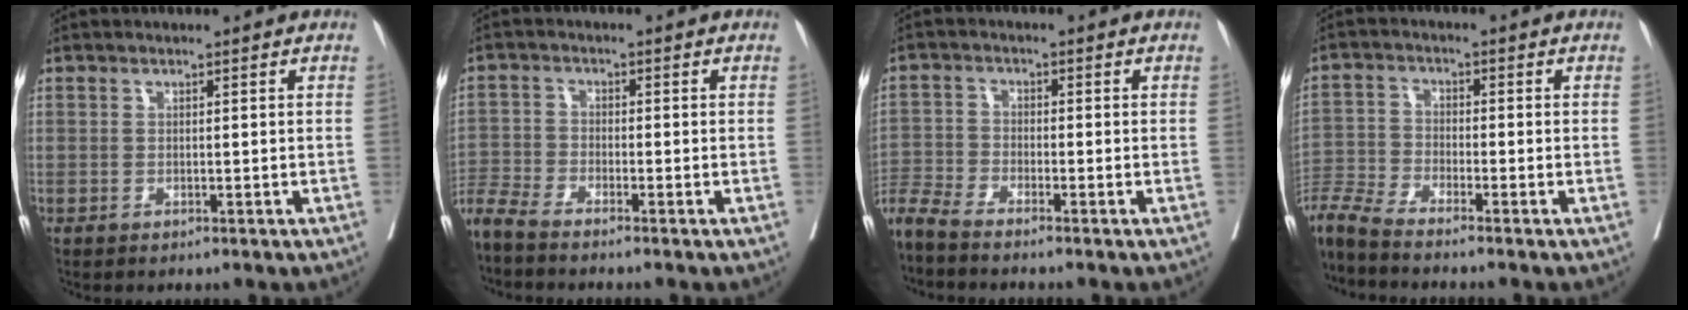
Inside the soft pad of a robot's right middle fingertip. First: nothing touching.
{"total": 4.6, "force": [-4.3, -0.5, 1.5], "torque": [-0.030, -0.013, -0.086]}
{"total": 4.9, "force": [-4.6, -0.7, 1.6], "torque": [-0.030, -0.015, -0.093]}
{"total": 6.7, "force": [-6.2, -1.2, 2.3], "torque": [-0.047, -0.022, -0.125]}